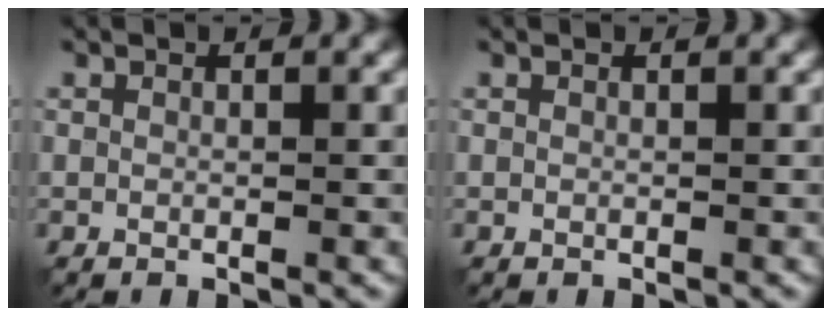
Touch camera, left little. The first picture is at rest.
{"total": 0.0}